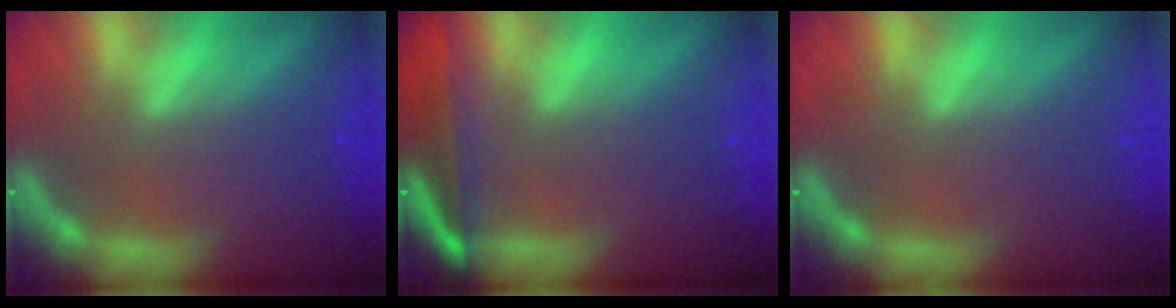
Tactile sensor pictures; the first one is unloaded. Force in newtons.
{"total": 6.0}
{"total": 0.0}